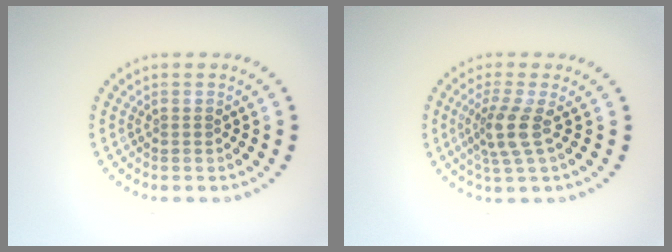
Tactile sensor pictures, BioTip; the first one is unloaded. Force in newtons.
{"total": 2.8, "press": 2.1, "slide": 1.9}